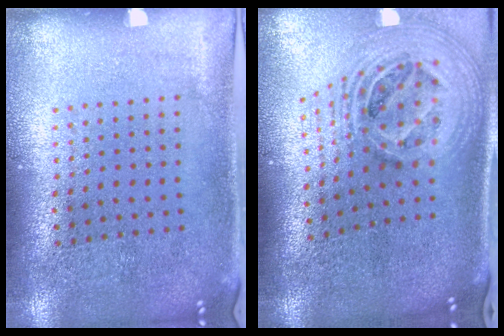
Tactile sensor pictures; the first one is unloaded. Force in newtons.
{"total": 2.8, "press": 1.9, "slide": 2.1}